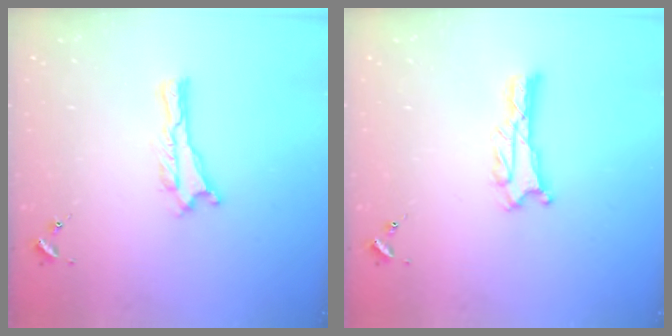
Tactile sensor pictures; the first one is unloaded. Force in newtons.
{"total": 1.4, "press": 1.4, "slide": 0.1}